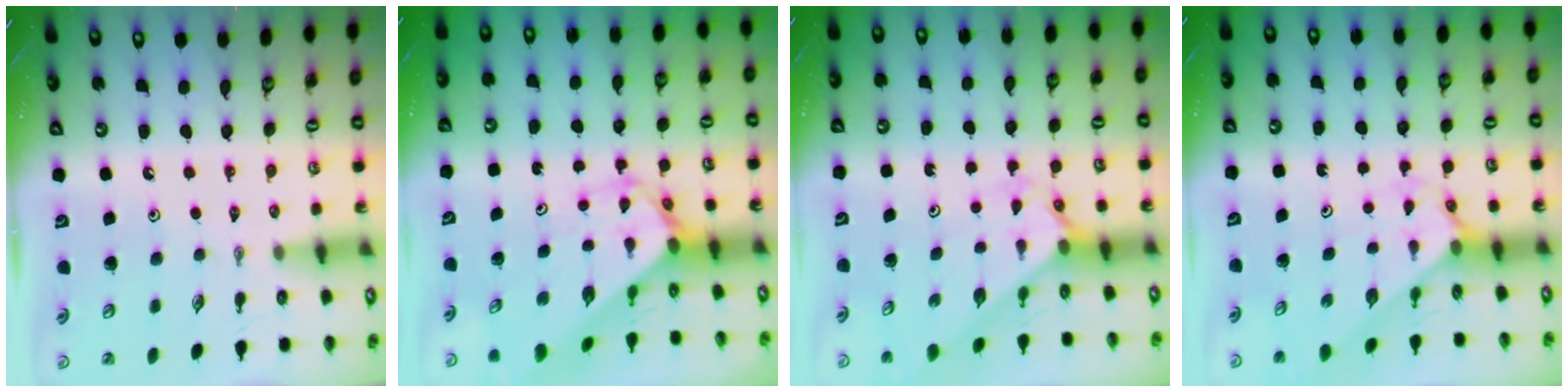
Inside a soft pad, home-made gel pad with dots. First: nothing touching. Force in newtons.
{"total": 3.1, "press": 3.1, "slide": 0.2}
{"total": 2.1, "press": 2.1, "slide": 0.2}
{"total": 2.5, "press": 2.5, "slide": 0.2}